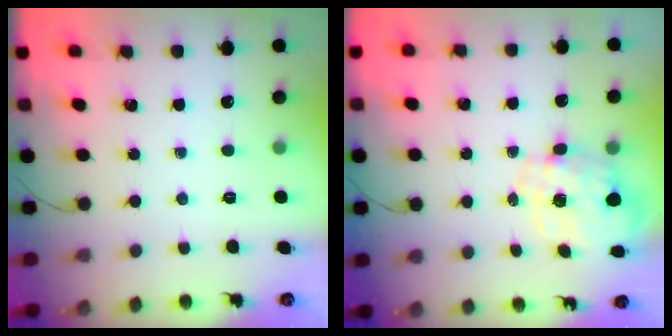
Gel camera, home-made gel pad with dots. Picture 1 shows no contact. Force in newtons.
{"total": 2.3, "press": 2.1, "slide": 1.1}